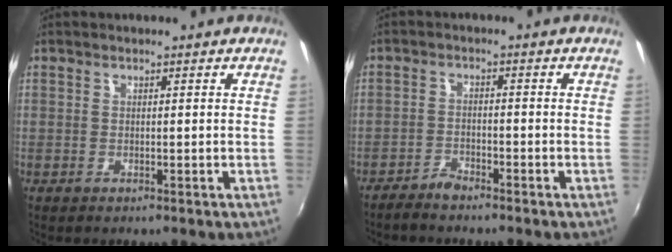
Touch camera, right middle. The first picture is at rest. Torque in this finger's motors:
{"motor_torque": [-0.19, -0.09, -0.02, -0.01]}